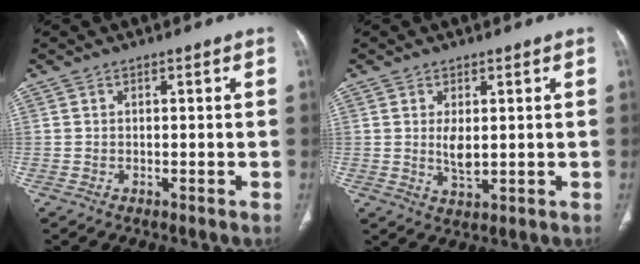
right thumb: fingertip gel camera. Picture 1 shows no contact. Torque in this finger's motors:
{"motor_torque": [0.49, 0.76, 0.87, -0.42, 0.00]}